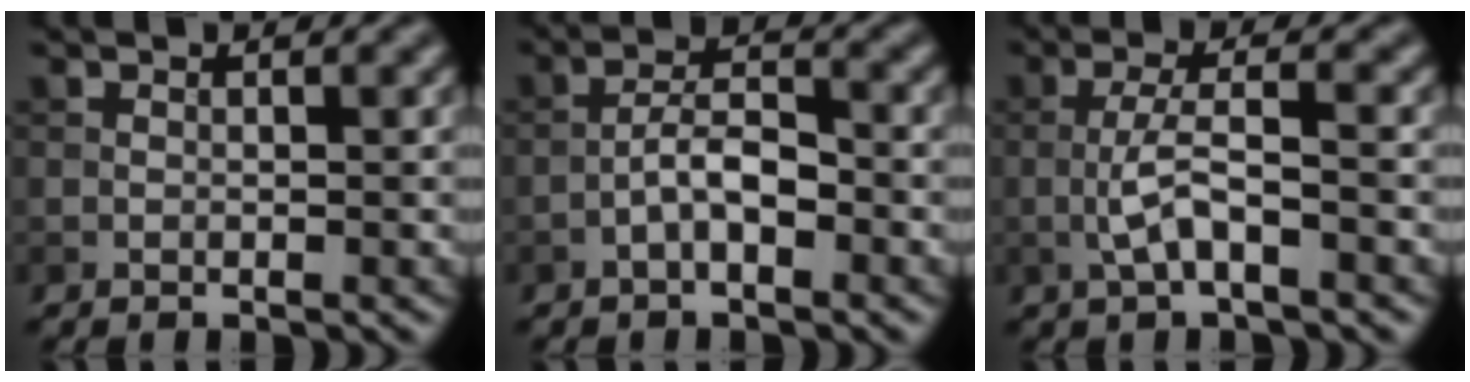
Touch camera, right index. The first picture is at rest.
{"total": 3.1, "force": [-1.4, 1.1, 2.5], "torque": [-0.046, 0.011, -0.032]}
{"total": 3.5, "force": [-1.1, 0.8, 3.2], "torque": [-0.066, 0.008, -0.027]}